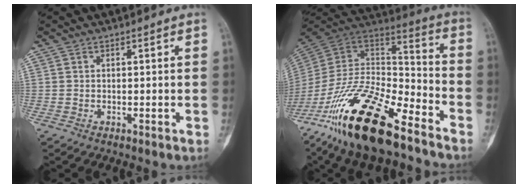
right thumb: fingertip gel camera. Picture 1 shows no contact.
{"total": 26.8, "force": [-17.3, 9.6, 18.1], "torque": [-0.350, 0.053, -0.309]}